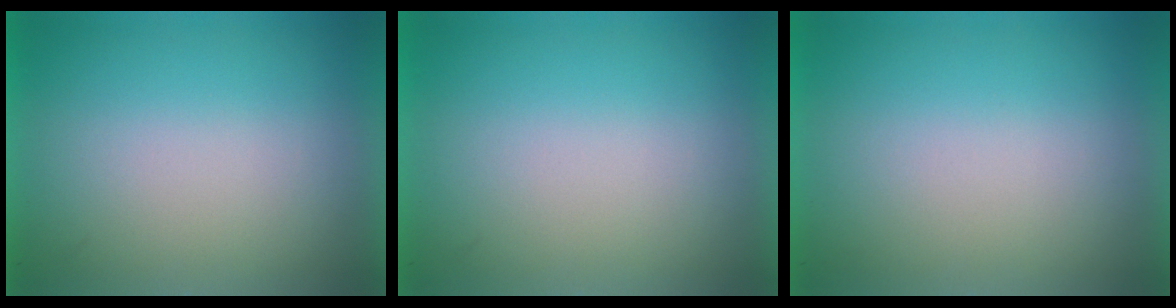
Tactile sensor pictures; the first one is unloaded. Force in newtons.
{"total": 0.0}
{"total": 0.0}